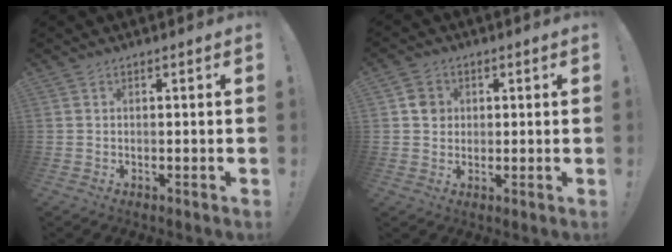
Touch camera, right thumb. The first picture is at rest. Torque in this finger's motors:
{"motor_torque": [0.07, 0.07, 0.01, -0.02, 0.00]}